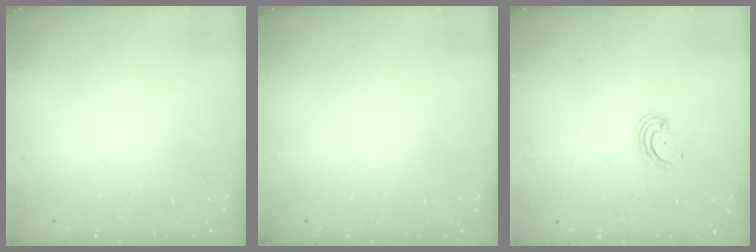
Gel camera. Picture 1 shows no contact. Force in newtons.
{"total": 0.0}
{"total": 3.0, "press": 3.0, "slide": 0.3}